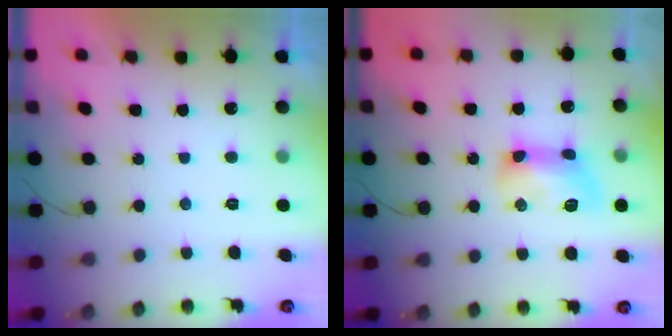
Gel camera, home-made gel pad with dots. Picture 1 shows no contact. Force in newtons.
{"total": 10.9, "press": 10.9, "slide": 1.0}